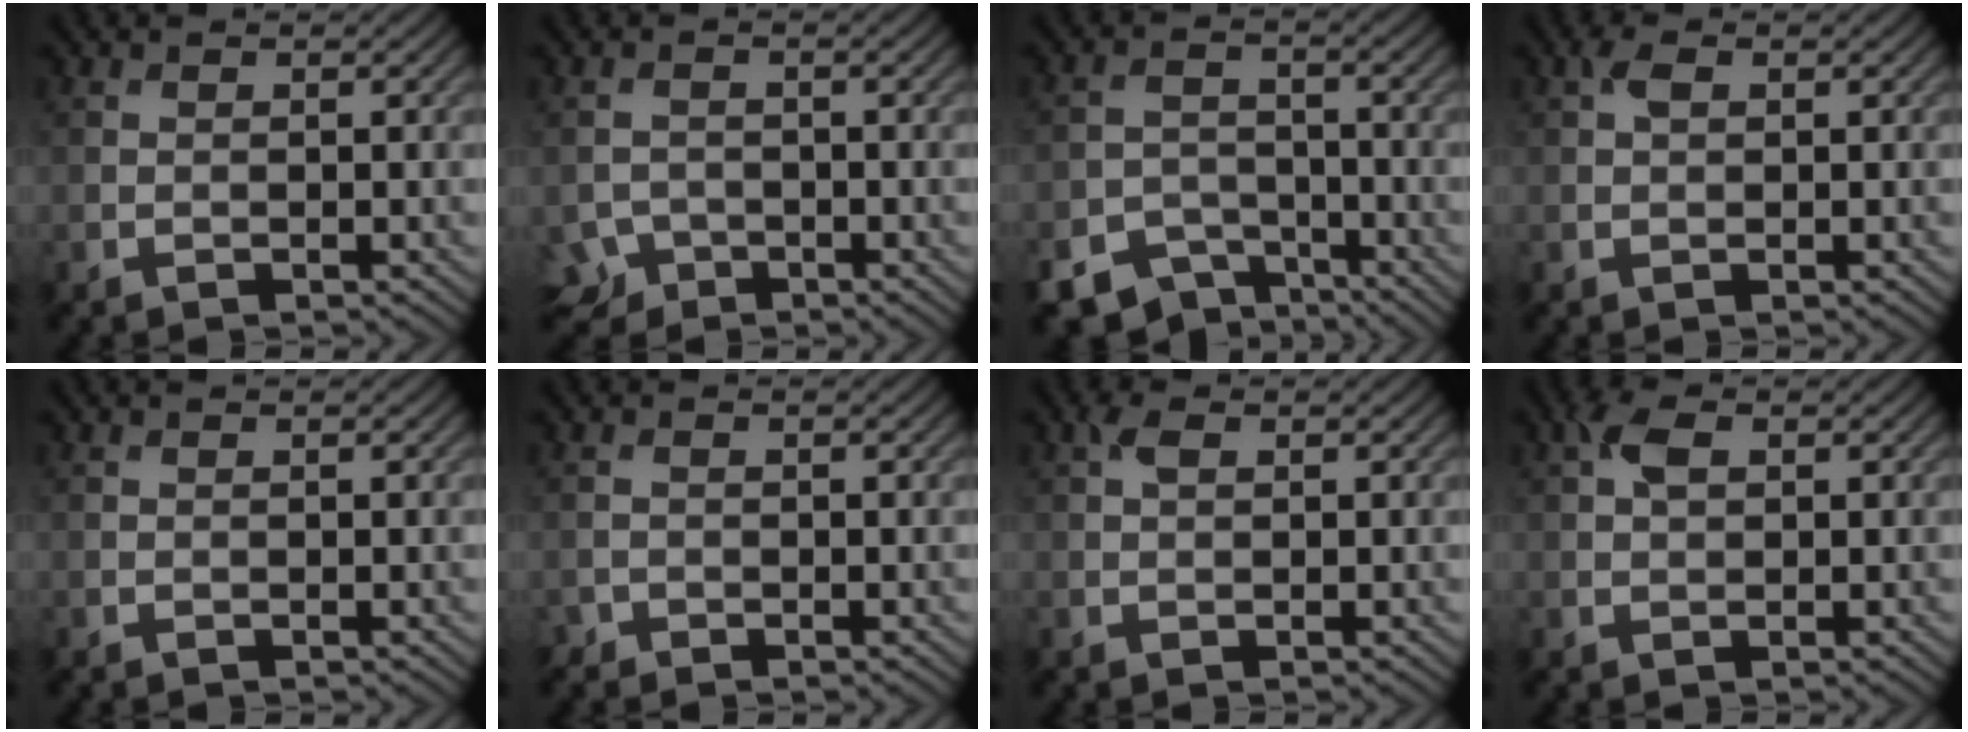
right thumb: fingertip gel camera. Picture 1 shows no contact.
{"total": 2.8, "force": [-2.0, 1.8, 0.8], "torque": [-0.015, -0.008, -0.044]}
{"total": 7.0, "force": [-5.4, 3.7, 2.4], "torque": [-0.048, -0.017, -0.095]}
{"total": 1.4, "force": [0.5, 0.8, 1.1], "torque": [-0.023, 0.004, 0.007]}
{"total": 0.0}
{"total": 0.7, "force": [-0.6, 0.3, 0.0], "torque": [0.001, -0.002, -0.013]}
{"total": 1.4, "force": [0.6, 0.8, 1.1], "torque": [-0.024, 0.004, 0.008]}
{"total": 2.7, "force": [0.9, 1.5, 2.0], "torque": [-0.044, 0.007, 0.012]}